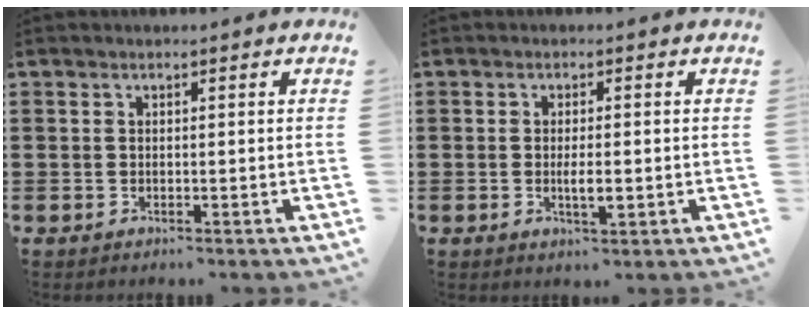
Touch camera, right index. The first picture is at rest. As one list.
[{"total": 2.9, "force": [-0.4, 0.7, 2.8], "torque": [-0.049, -0.002, -0.007]}]